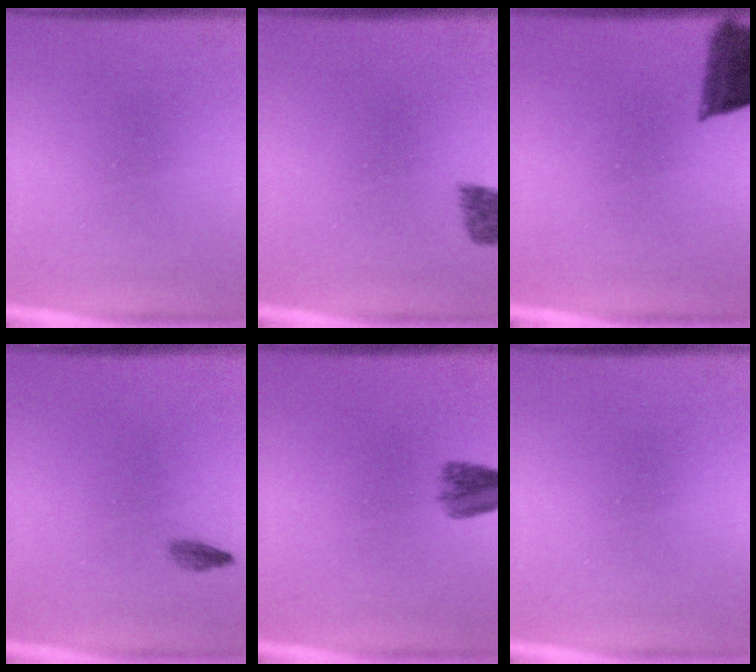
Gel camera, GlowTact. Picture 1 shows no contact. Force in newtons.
{"total": 1.9}
{"total": 9.5}
{"total": 0.9}
{"total": 3.5}
{"total": 0.0}